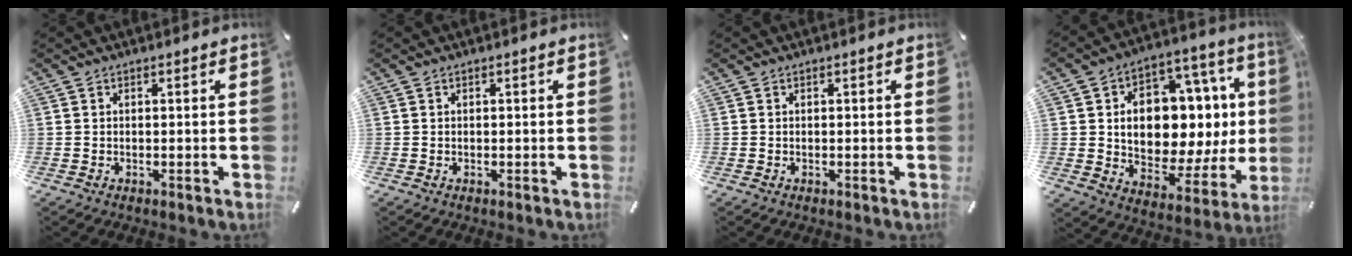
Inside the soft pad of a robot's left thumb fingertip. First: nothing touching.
{"total": 0.0}
{"total": 0.0}
{"total": 17.0, "force": [2.2, 11.3, 12.6], "torque": [-0.190, -0.034, 0.035]}